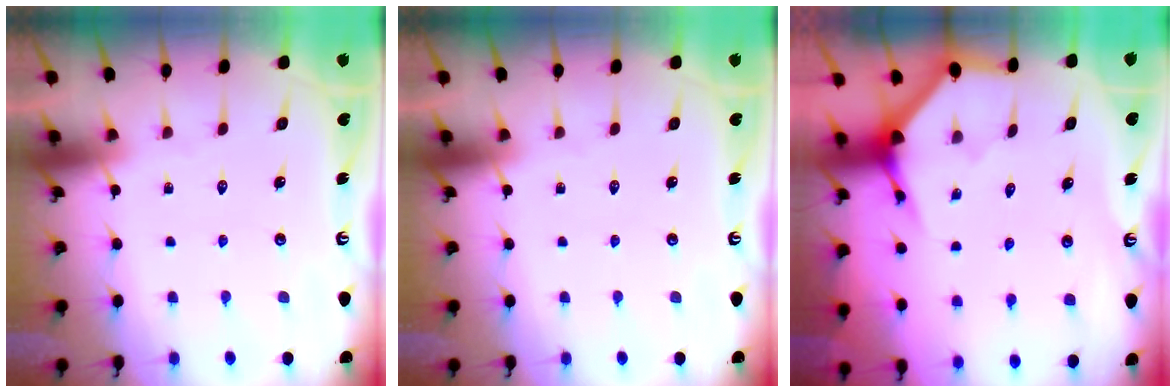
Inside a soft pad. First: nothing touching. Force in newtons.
{"total": 0.0}
{"total": 3.6, "press": 3.6, "slide": 0.1}